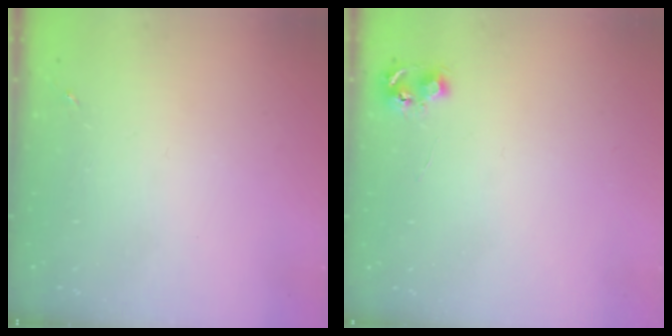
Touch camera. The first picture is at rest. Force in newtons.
{"total": 5.3, "press": 5.3, "slide": 0.5}